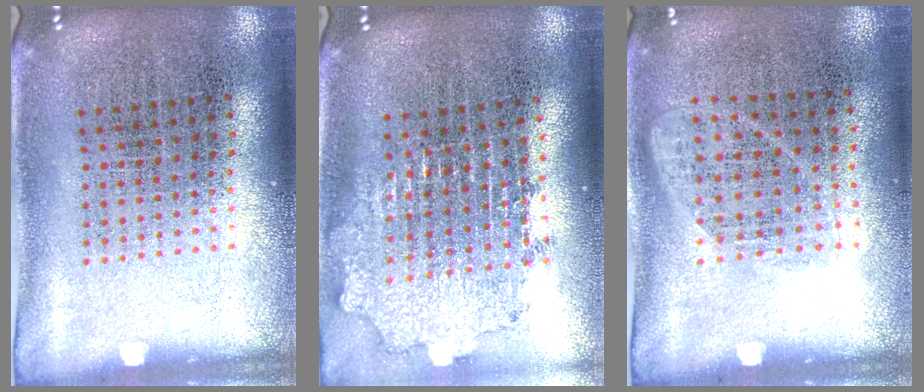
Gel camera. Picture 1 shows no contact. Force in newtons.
{"total": 2.1, "press": 1.6, "slide": 1.2}
{"total": 1.1, "press": 0.9, "slide": 0.6}